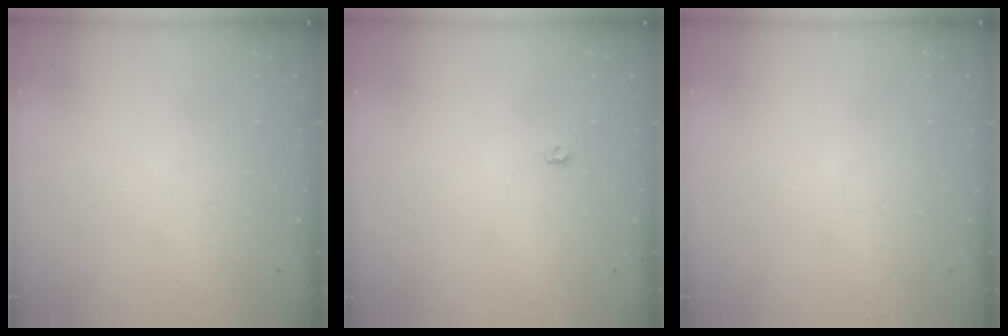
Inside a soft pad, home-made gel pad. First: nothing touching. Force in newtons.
{"total": 3.1, "press": 3.0, "slide": 0.6}
{"total": 0.0}